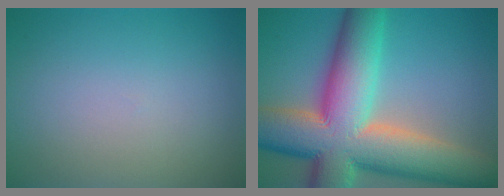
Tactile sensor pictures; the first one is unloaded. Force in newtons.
{"total": 16.3, "press": 16.2, "slide": 1.1}